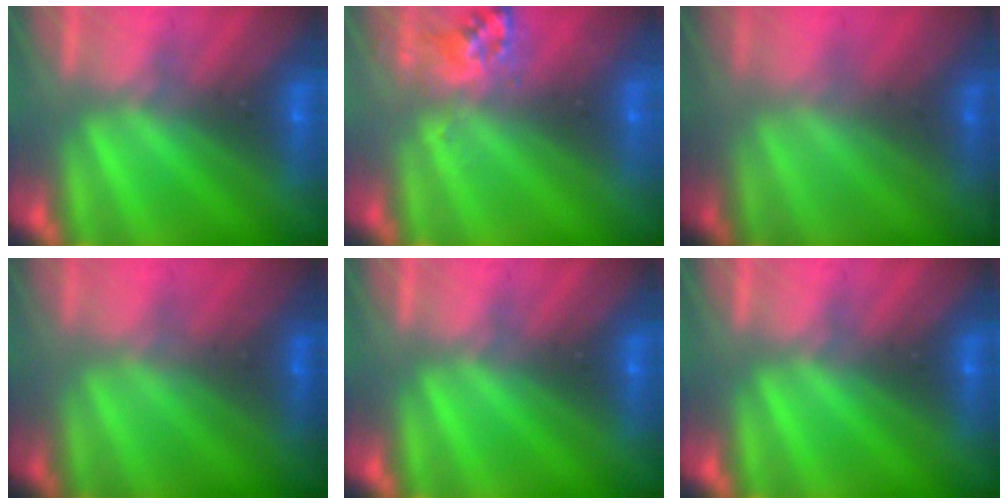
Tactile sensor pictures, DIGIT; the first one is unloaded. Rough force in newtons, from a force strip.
{"total": 2.7}
{"total": 1.4}
{"total": 1.4}
{"total": 0.0}
{"total": 0.0}